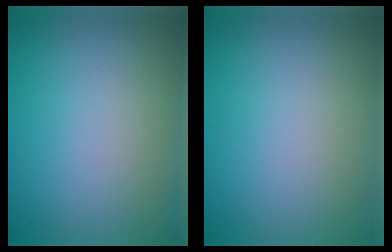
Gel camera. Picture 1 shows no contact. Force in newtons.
{"total": 0.0}